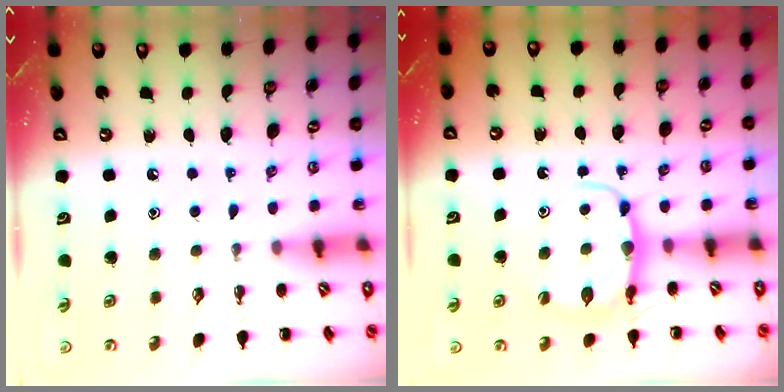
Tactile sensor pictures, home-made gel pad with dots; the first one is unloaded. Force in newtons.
{"total": 7.2, "press": 7.2, "slide": 0.9}